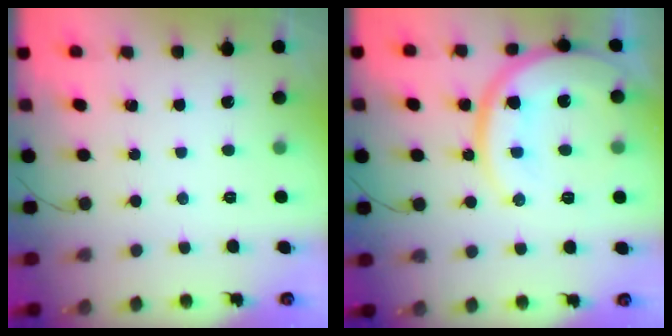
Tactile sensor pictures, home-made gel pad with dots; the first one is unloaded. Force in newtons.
{"total": 17.7, "press": 17.7, "slide": 1.8}